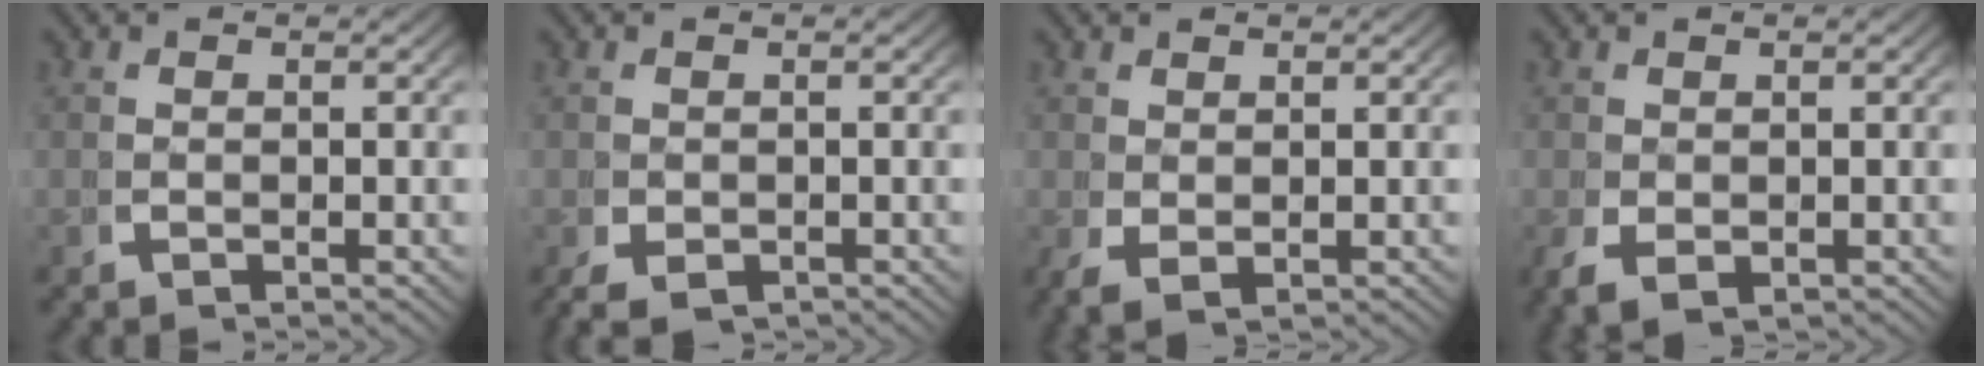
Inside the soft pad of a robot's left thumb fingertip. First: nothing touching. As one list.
[{"total": 2.4, "force": [-1.3, 1.6, 1.4], "torque": [-0.030, -0.017, -0.009]}, {"total": 1.2, "force": [0.4, 0.5, 1.0], "torque": [-0.020, -0.007, 0.018]}, {"total": 1.9, "force": [-0.3, 1.3, 1.4], "torque": [-0.036, -0.016, 0.008]}]